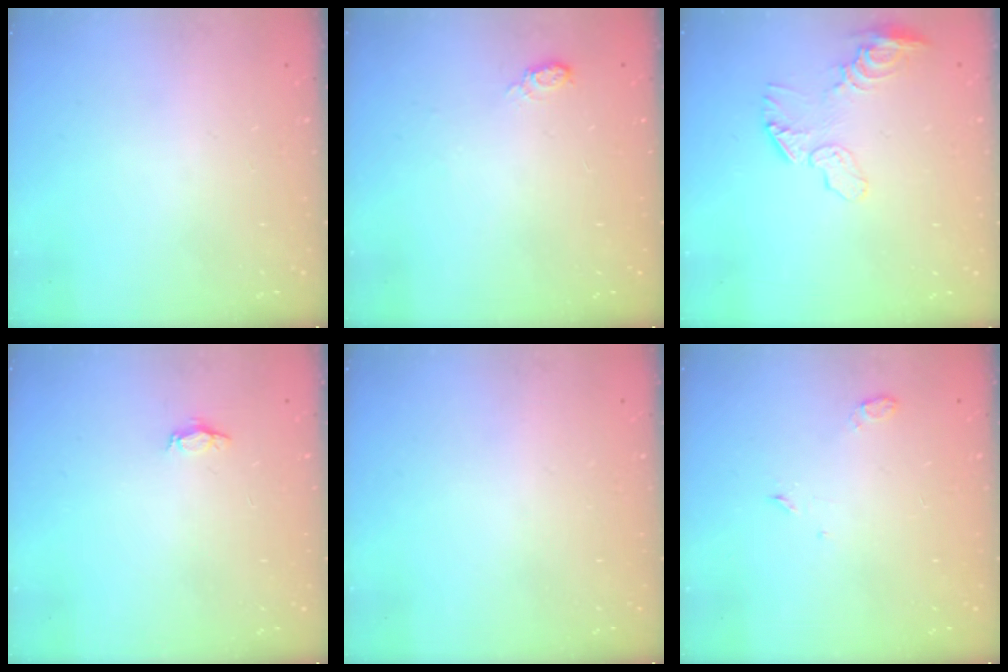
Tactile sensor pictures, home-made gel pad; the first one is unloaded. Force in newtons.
{"total": 6.1, "press": 6.1, "slide": 0.7}
{"total": 9.0, "press": 8.9, "slide": 0.7}
{"total": 2.8, "press": 2.8, "slide": 0.4}
{"total": 3.6, "press": 1.4, "slide": 3.3}
{"total": 3.0, "press": 2.9, "slide": 0.6}